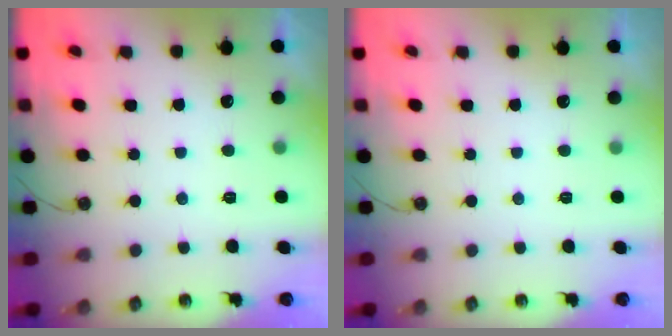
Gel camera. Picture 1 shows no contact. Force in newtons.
{"total": 0.0}